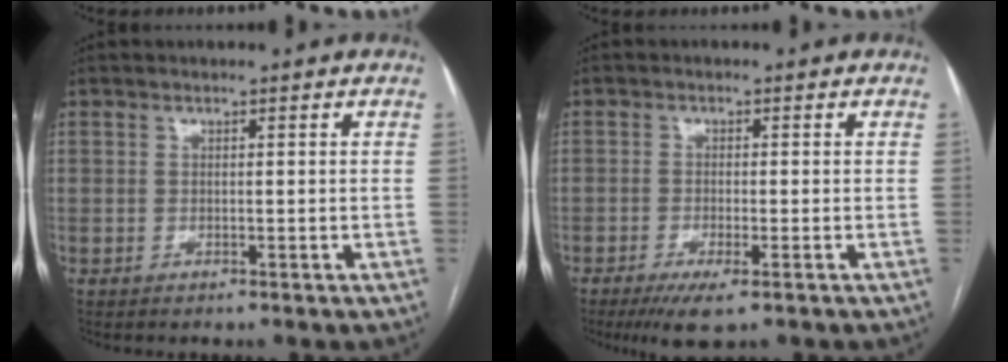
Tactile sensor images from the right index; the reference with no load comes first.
{"total": 4.8, "force": [-2.8, 0.8, 3.9], "torque": [-0.072, -0.012, -0.045]}